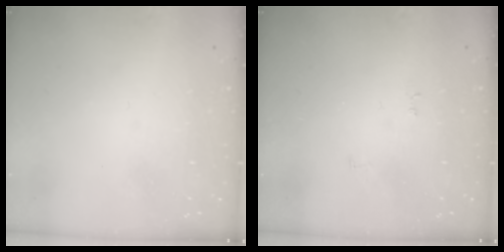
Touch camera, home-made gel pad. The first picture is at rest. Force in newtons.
{"total": 4.5, "press": 4.5, "slide": 0.5}